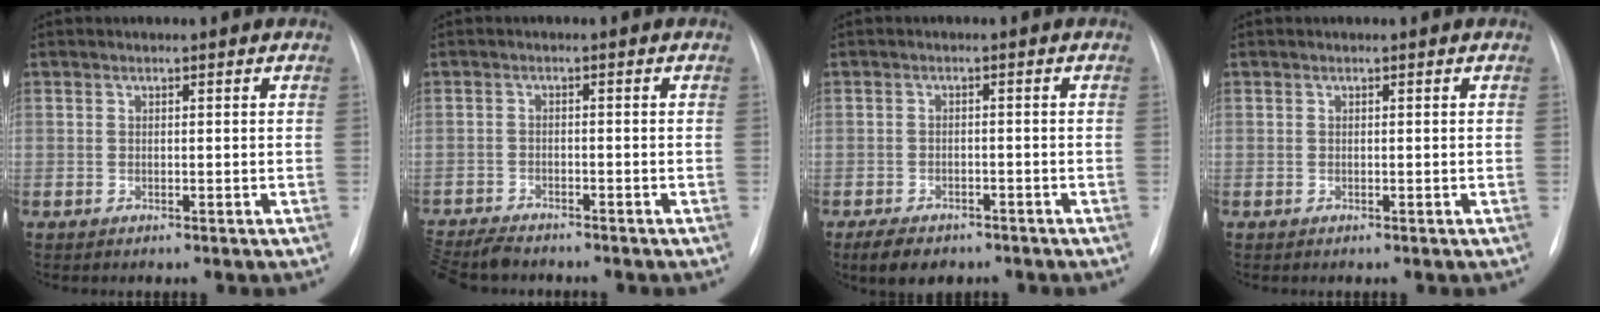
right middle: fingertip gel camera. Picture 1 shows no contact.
{"total": 7.5, "force": [-6.9, 1.6, 2.5], "torque": [-0.039, -0.021, -0.113]}
{"total": 5.7, "force": [-4.3, 2.7, 2.6], "torque": [-0.042, -0.006, -0.060]}
{"total": 0.0}